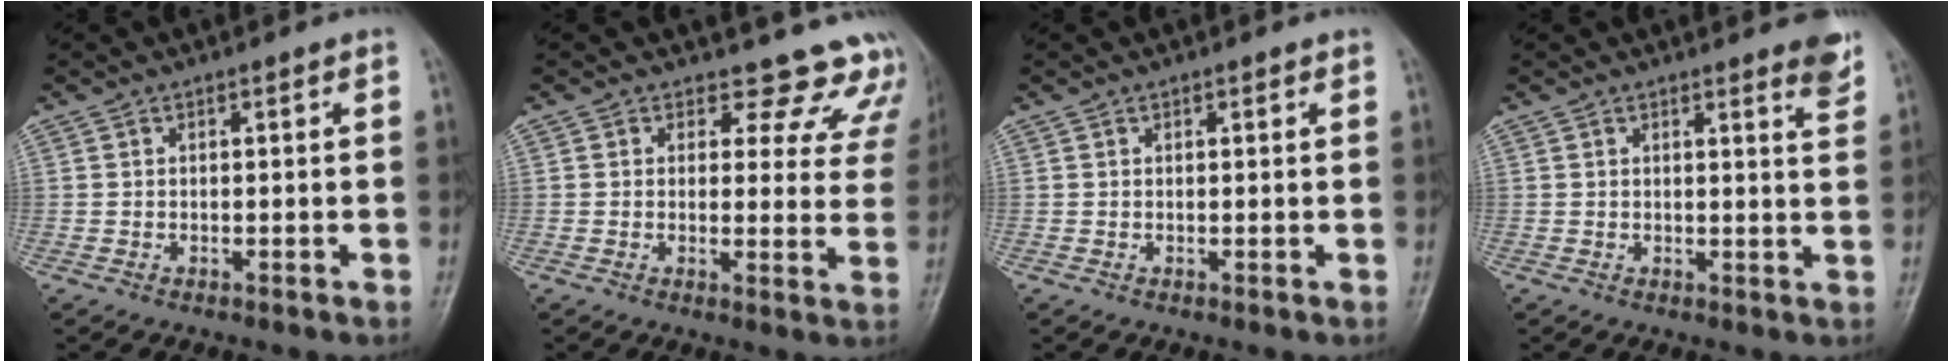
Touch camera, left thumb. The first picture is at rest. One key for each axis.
{"total": 12.5, "fx": 11.4, "fy": 5.1, "fz": 0.7, "tx": 0.049, "ty": -0.084, "tz": 0.091}
{"total": 0.8, "fx": 0.5, "fy": 0.4, "fz": 0.5, "tx": -0.005, "ty": -0.001, "tz": 0.004}
{"total": 3.9, "fx": 3.1, "fy": 0.7, "fz": 2.3, "tx": -0.018, "ty": -0.023, "tz": 0.028}